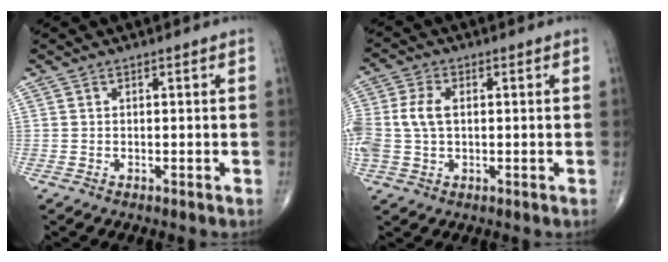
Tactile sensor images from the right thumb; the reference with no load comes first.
{"total": 7.5, "force": [0.3, 4.9, 5.7], "torque": [-0.143, 0.016, 0.009]}